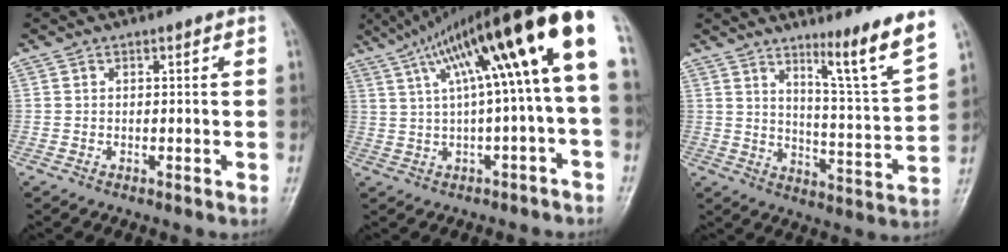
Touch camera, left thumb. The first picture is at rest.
{"total": 20.9, "force": [5.3, 3.7, 19.9], "torque": [-0.324, 0.058, 0.084]}
{"total": 11.2, "force": [7.7, -0.4, 8.2], "torque": [-0.119, -0.066, 0.122]}